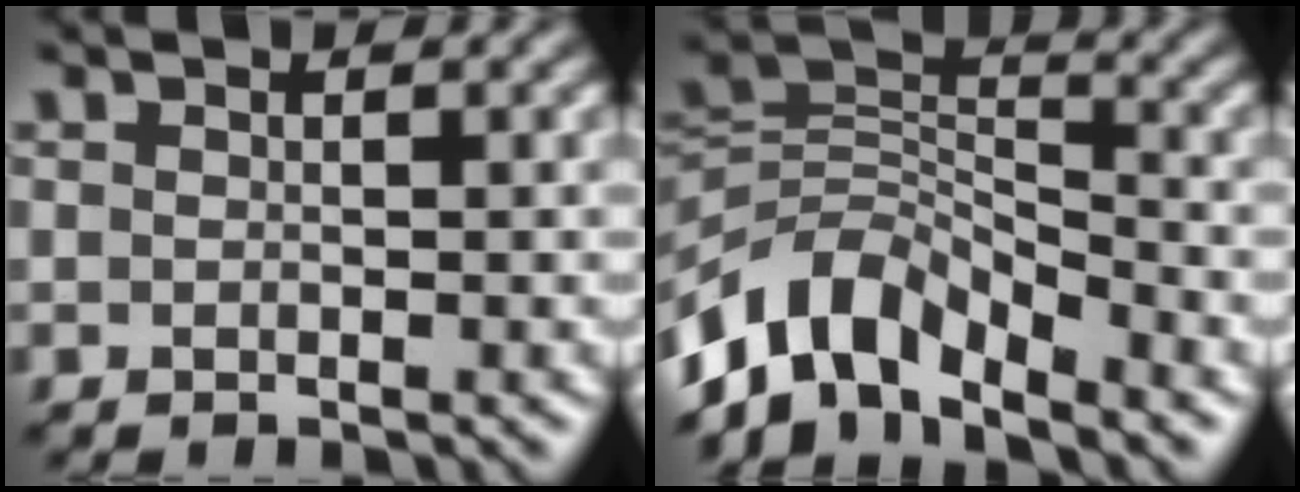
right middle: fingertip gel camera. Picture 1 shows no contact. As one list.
[{"total": 8.0, "force": [-5.6, 4.0, 4.2], "torque": [-0.068, -0.002, -0.115]}]